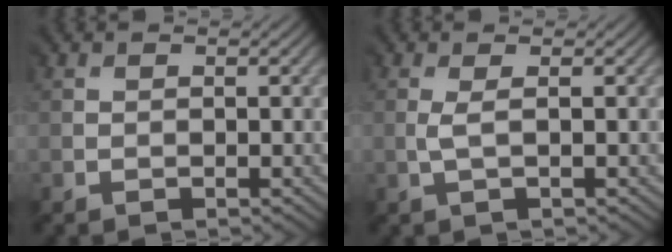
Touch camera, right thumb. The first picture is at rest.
{"total": 0.8, "force": [0.0, -0.4, 0.7], "torque": [-0.022, 0.002, 0.001]}